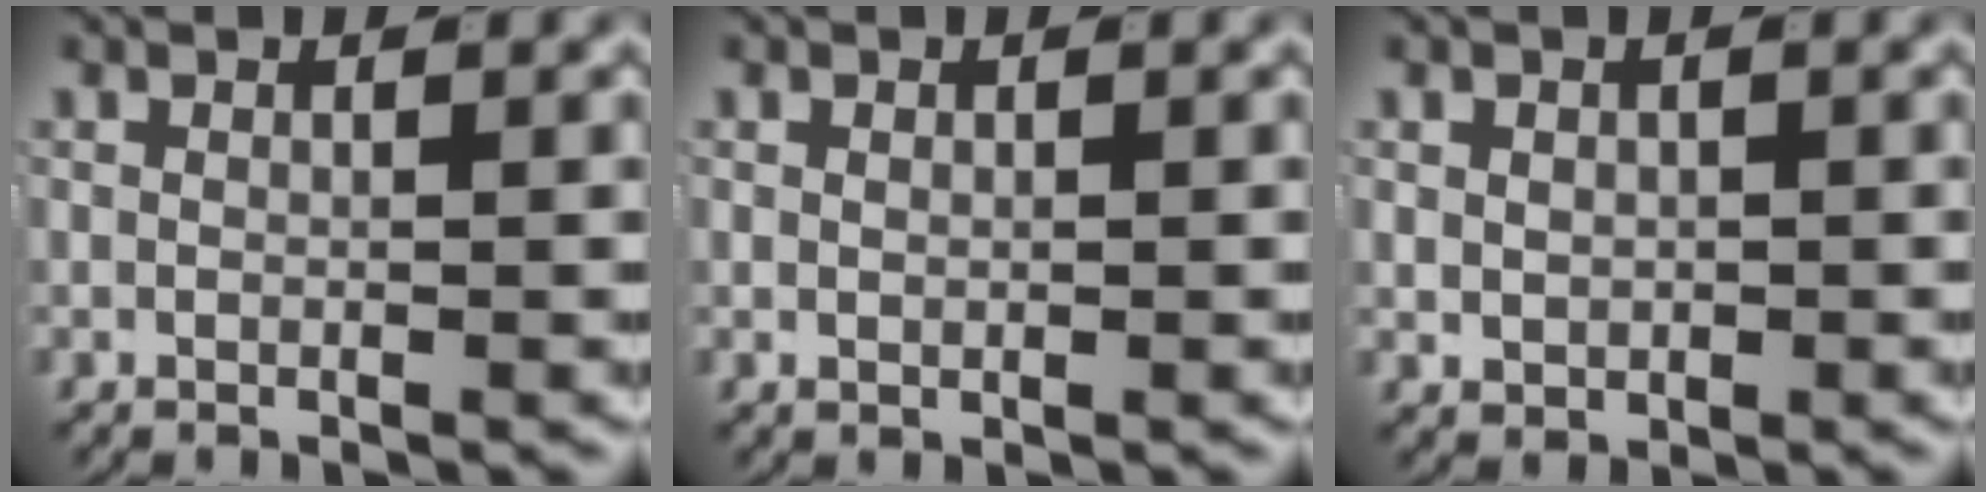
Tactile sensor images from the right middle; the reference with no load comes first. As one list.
[{"total": 0.5, "force": [0.2, 0.2, 0.4], "torque": [-0.011, -0.004, 0.009]}, {"total": 1.6, "force": [0.2, 1.3, 0.9], "torque": [-0.018, -0.006, 0.014]}]